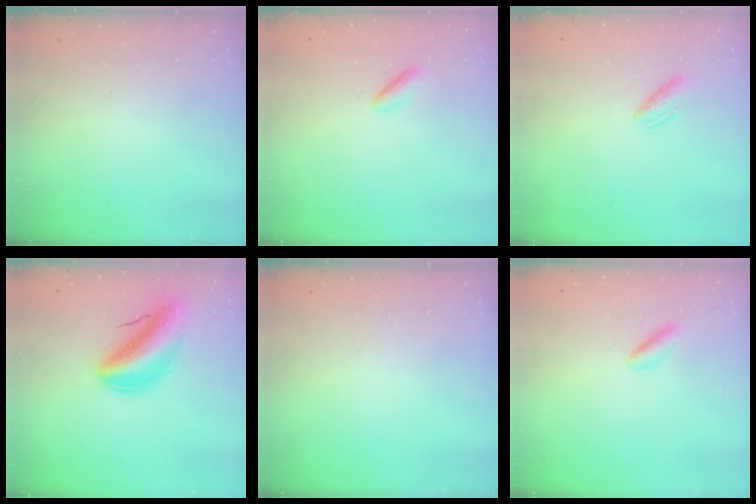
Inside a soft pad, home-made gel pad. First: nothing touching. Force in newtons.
{"total": 1.1, "press": 0.8, "slide": 0.8}
{"total": 3.5, "press": 3.4, "slide": 0.7}
{"total": 8.9, "press": 8.4, "slide": 3.0}
{"total": 0.0}
{"total": 2.4, "press": 2.2, "slide": 0.8}